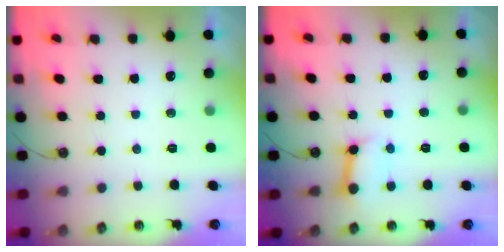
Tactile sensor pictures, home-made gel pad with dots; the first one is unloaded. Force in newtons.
{"total": 8.3, "press": 8.2, "slide": 0.9}